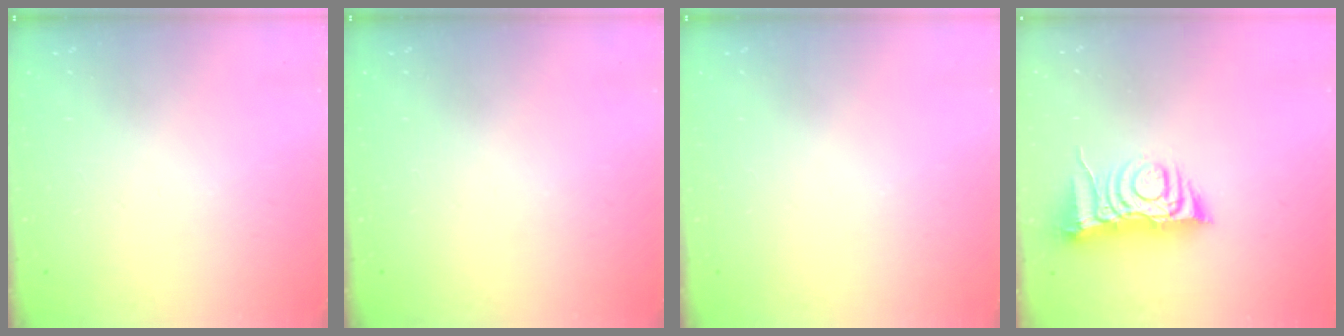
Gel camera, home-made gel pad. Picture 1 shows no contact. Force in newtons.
{"total": 0.0}
{"total": 0.0}
{"total": 8.9, "press": 8.9, "slide": 1.1}